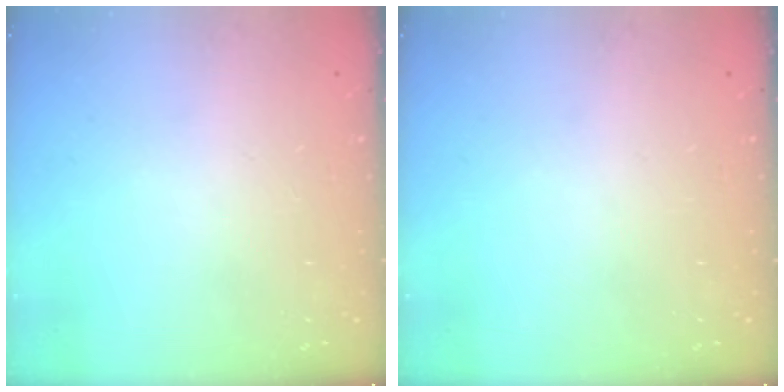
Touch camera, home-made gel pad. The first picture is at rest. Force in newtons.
{"total": 0.0}